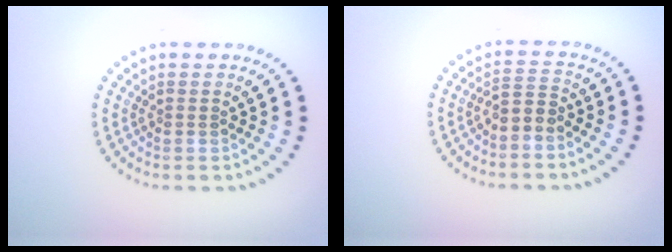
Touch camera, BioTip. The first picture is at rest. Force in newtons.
{"total": 2.0, "press": 1.5, "slide": 1.4}